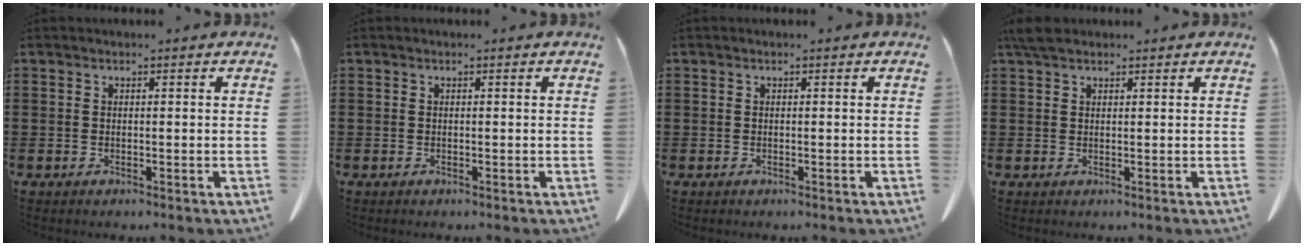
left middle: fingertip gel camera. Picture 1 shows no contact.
{"total": 0.0}
{"total": 0.0}
{"total": 2.8, "force": [2.1, 1.0, 1.5], "torque": [-0.037, 0.005, 0.040]}